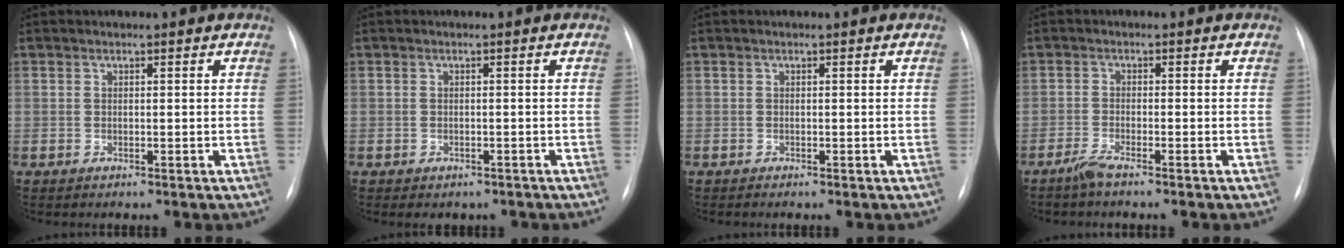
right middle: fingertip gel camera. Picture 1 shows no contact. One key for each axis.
{"total": 2.5, "fx": -2.0, "fy": 1.5, "fz": 0.4, "tx": -0.005, "ty": 0.006, "tz": -0.022}
{"total": 0.0}
{"total": 2.4, "fx": -2.0, "fy": -0.1, "fz": 1.3, "tx": -0.038, "ty": -0.006, "tz": -0.045}